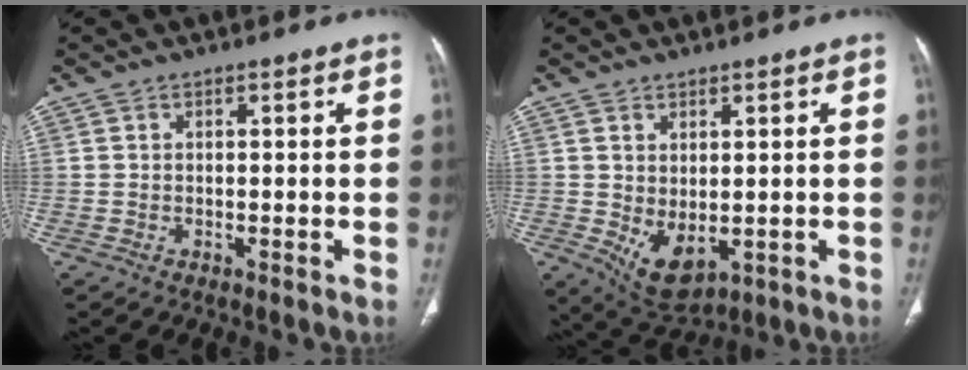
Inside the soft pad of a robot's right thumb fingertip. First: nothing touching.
{"total": 6.5, "force": [-0.6, 3.8, 5.3], "torque": [-0.080, -0.010, 0.015]}